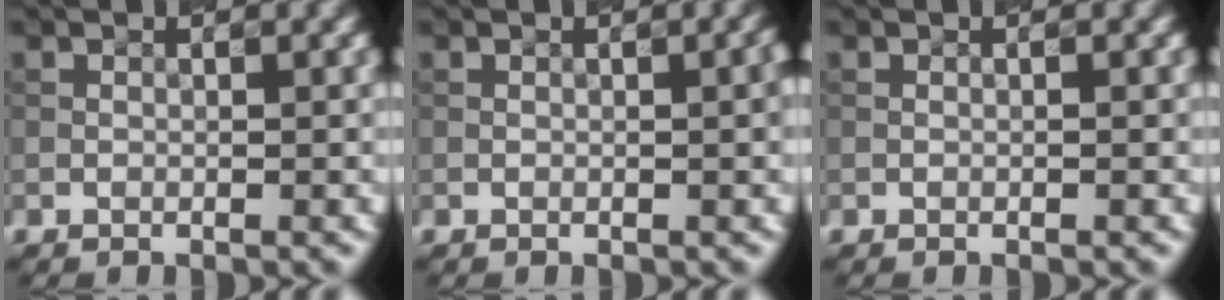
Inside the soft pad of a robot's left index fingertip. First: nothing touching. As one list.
[{"total": 1.3, "force": [-0.1, 0.3, 1.3], "torque": [-0.015, 0.001, -0.003]}, {"total": 0.0}]